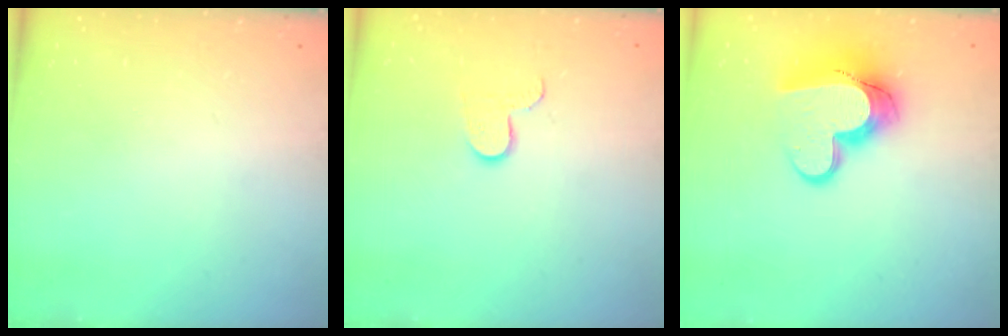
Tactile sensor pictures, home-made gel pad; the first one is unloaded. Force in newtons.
{"total": 6.3, "press": 6.3, "slide": 0.5}
{"total": 14.5, "press": 14.5, "slide": 1.2}